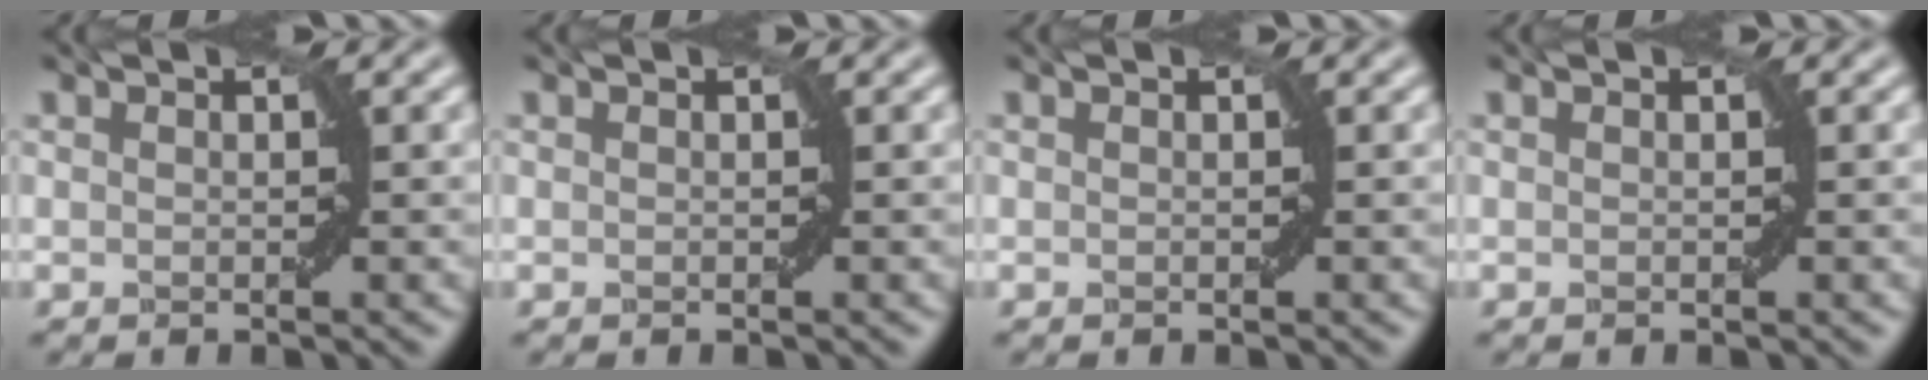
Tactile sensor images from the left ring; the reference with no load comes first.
{"total": 0.0}
{"total": 0.0}
{"total": 0.0}